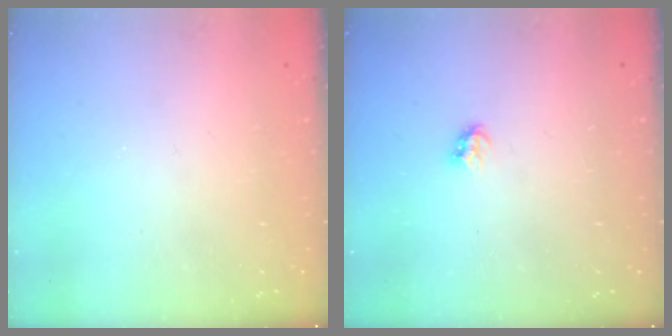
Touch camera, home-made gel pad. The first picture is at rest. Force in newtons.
{"total": 2.8, "press": 2.8, "slide": 0.5}